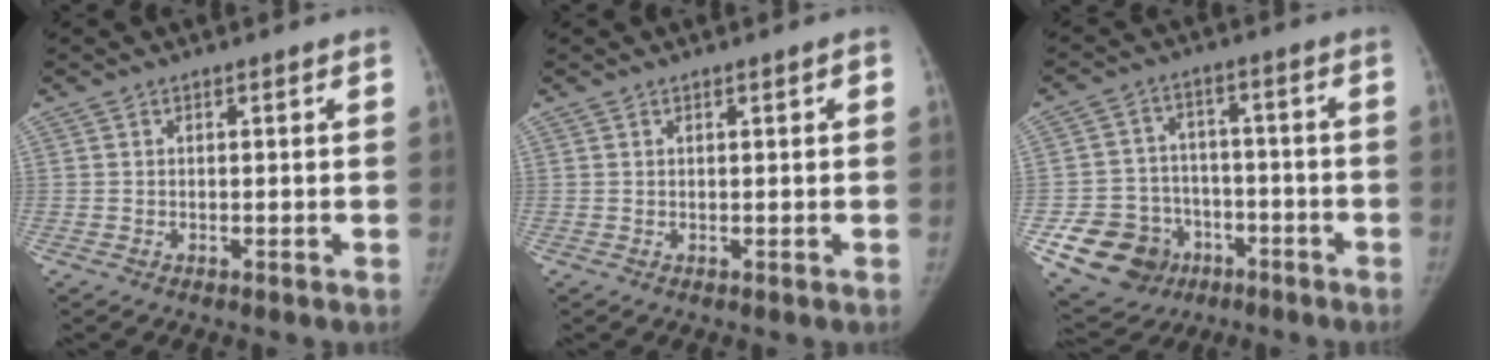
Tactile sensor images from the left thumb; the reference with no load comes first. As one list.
[{"total": 0.9, "force": [0.2, 0.2, 0.8], "torque": [-0.008, 0.003, 0.002]}, {"total": 13.8, "force": [-6.1, 11.5, 4.5], "torque": [-0.068, 0.048, -0.086]}]